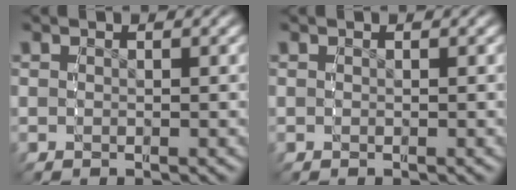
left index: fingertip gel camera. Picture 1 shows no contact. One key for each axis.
{"total": 0.0}